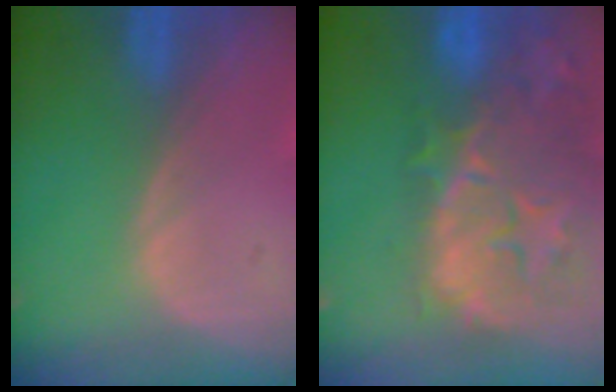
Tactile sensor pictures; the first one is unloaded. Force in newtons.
{"total": 14.3, "press": 11.9, "slide": 8.0}